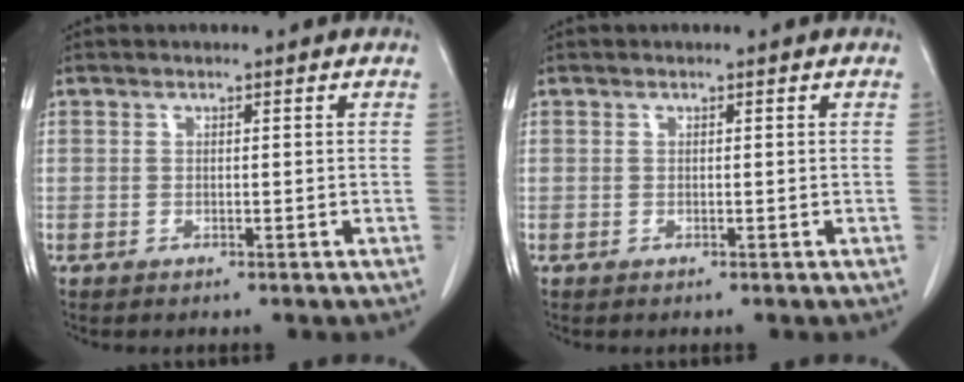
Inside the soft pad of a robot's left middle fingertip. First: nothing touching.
{"total": 0.0}